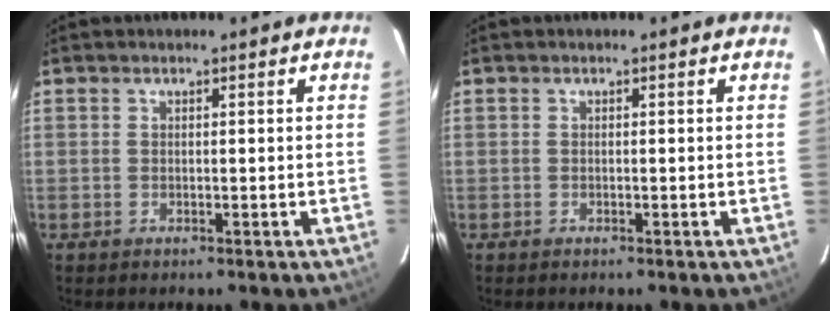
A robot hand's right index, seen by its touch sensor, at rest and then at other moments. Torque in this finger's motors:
{"motor_torque": [-0.04, -0.02, 0.04, 0.01]}